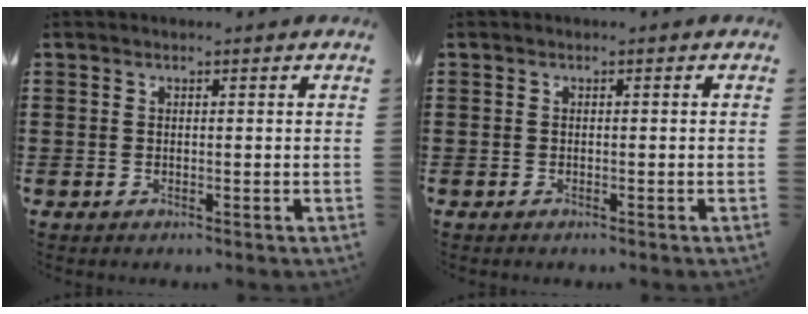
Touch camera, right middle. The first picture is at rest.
{"total": 0.0}